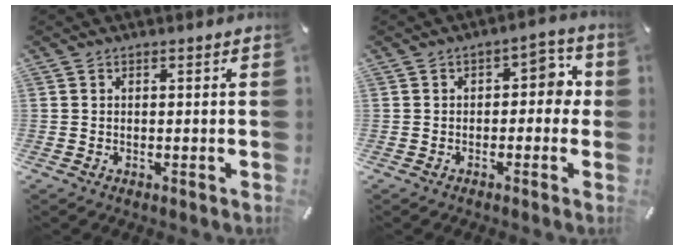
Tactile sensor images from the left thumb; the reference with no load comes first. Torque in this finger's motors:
{"motor_torque": [0.47, 0.89, 0.13, -0.19, 0.01]}